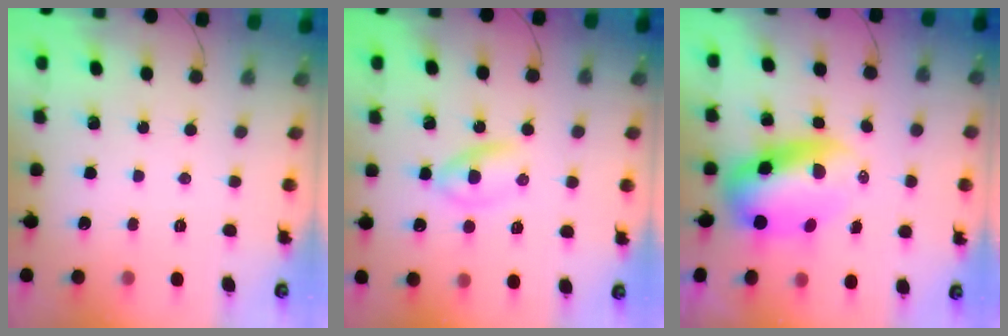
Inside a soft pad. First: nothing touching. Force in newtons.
{"total": 3.0, "press": 2.7, "slide": 1.4}
{"total": 8.3, "press": 7.9, "slide": 2.3}